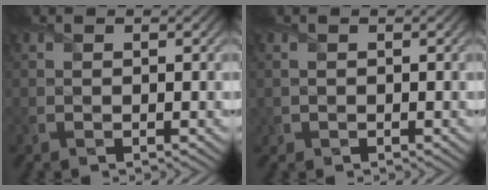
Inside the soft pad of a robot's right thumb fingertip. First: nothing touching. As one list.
[{"total": 0.7, "force": [-0.1, 0.7, 0.0], "torque": [0.001, -0.006, -0.002]}]